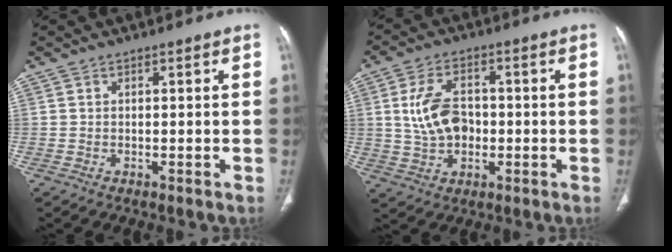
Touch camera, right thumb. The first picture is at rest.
{"total": 9.6, "force": [0.1, 6.5, 7.0], "torque": [-0.120, 0.013, 0.005]}